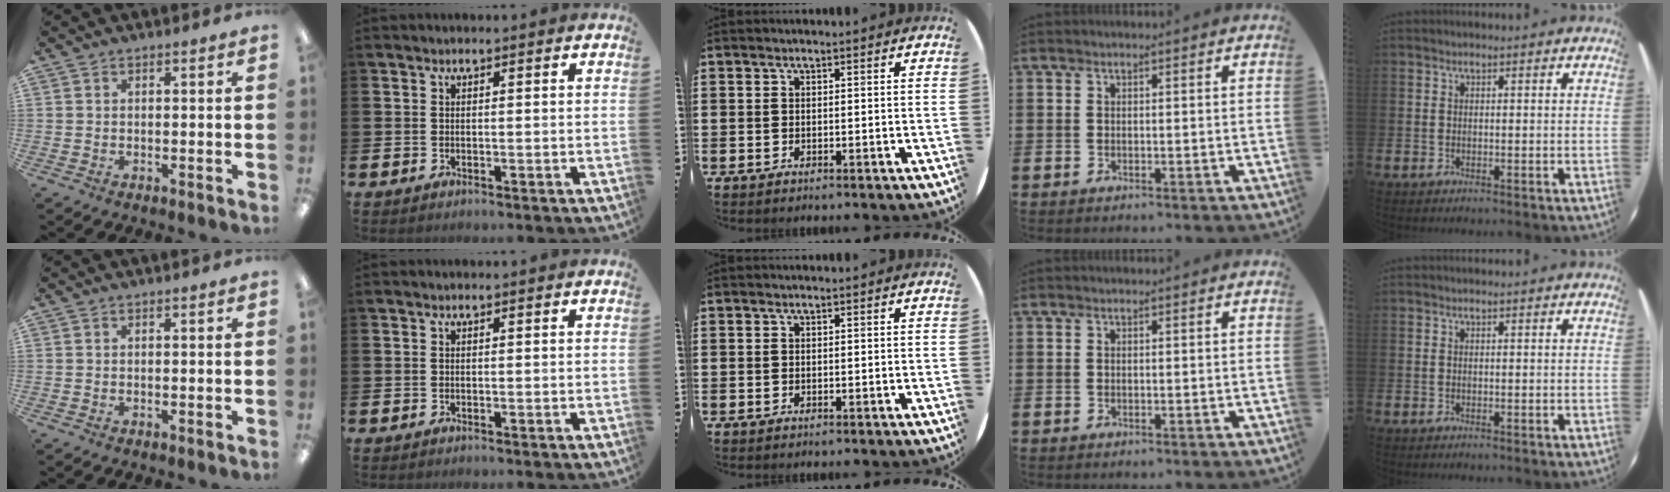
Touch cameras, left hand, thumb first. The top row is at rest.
{}